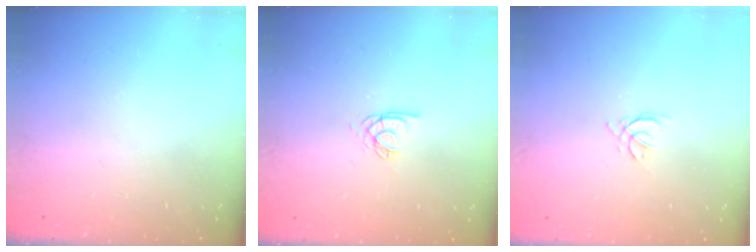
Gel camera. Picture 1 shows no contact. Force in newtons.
{"total": 2.6, "press": 2.6, "slide": 0.1}
{"total": 1.5, "press": 1.4, "slide": 0.6}